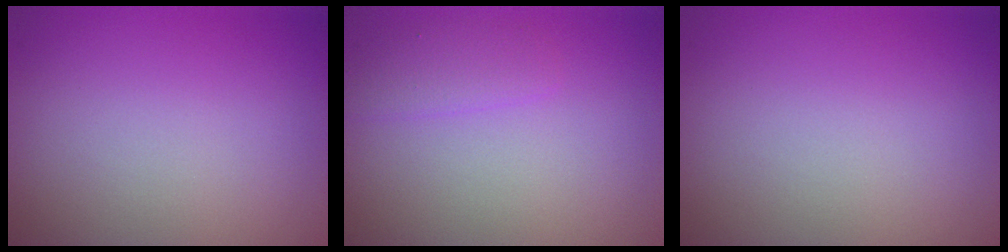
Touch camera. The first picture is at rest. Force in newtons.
{"total": 1.6, "press": 1.6, "slide": 0.1}
{"total": 0.0}